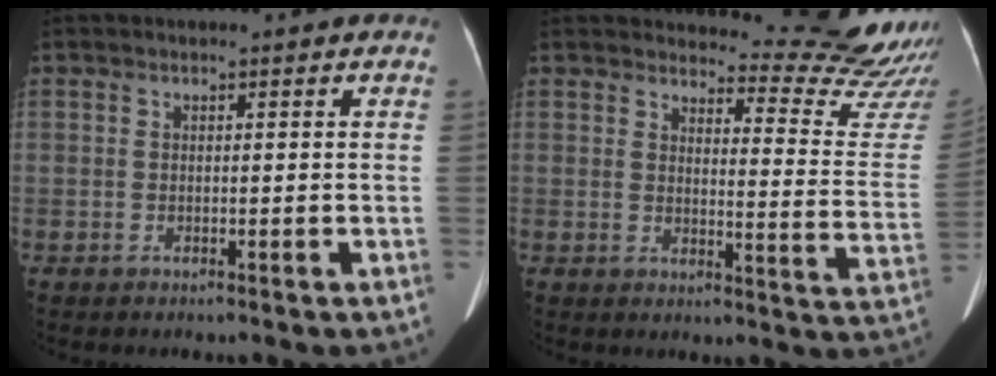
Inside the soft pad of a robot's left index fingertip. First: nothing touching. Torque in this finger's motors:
{"motor_torque": [0.81, -1.04, 0.23, 0.01]}